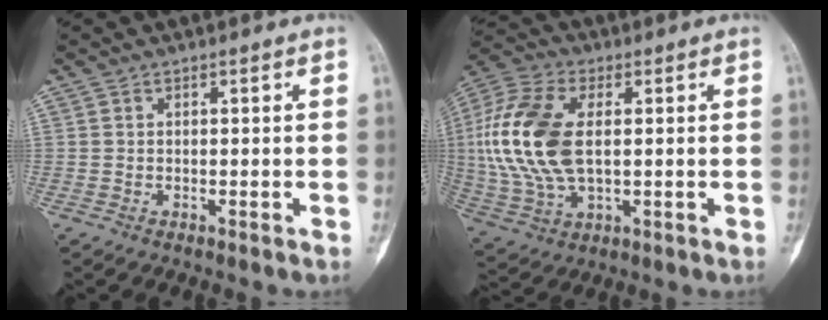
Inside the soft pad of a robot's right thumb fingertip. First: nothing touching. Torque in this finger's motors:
{"motor_torque": [2.11, 2.08, 1.18, -1.02, 0.55]}